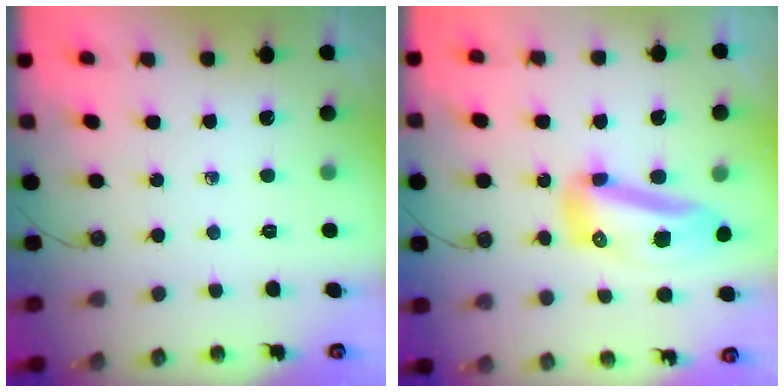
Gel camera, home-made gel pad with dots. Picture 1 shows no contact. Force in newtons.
{"total": 14.2, "press": 14.2, "slide": 1.5}